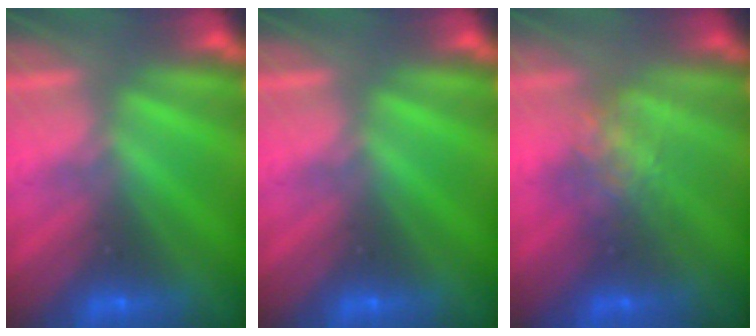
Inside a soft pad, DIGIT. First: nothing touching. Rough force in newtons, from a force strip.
{"total": 0.0}
{"total": 3.8}